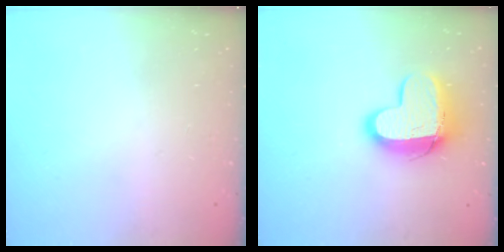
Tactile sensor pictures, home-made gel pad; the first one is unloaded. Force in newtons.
{"total": 12.8, "press": 12.7, "slide": 1.4}